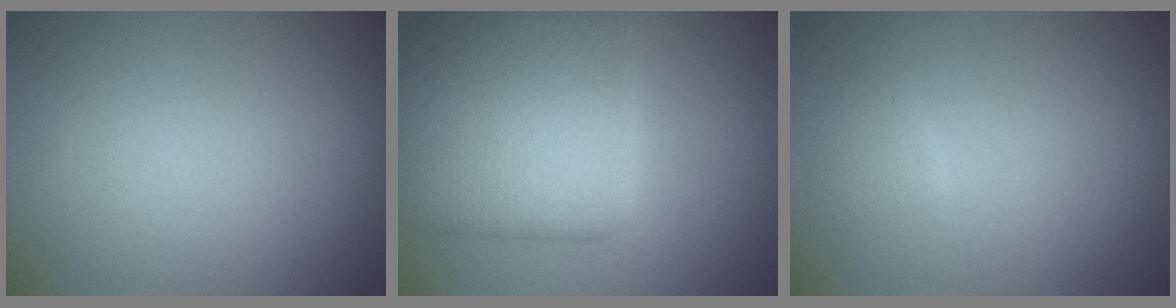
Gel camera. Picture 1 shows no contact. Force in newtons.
{"total": 8.0, "press": 8.0, "slide": 0.4}
{"total": 1.0, "press": 1.0, "slide": 0.1}